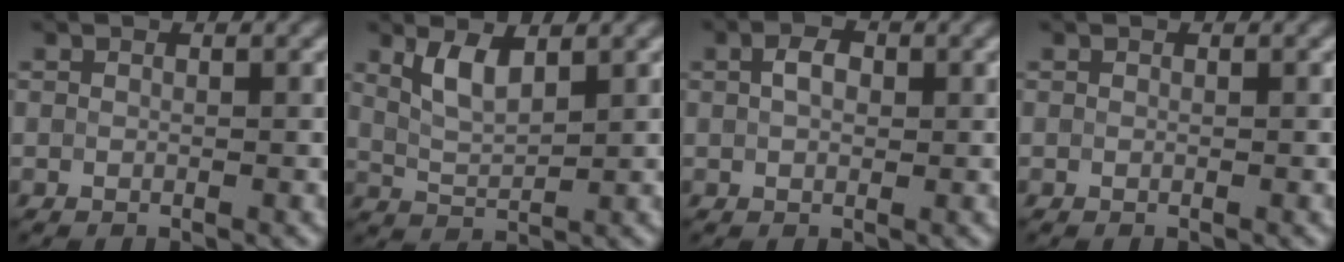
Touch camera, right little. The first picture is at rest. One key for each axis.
{"total": 3.1, "fx": 1.8, "fy": 1.2, "fz": 2.3, "tx": -0.052, "ty": -0.006, "tz": 0.039}
{"total": 2.3, "fx": 0.6, "fy": 1.5, "fz": 1.6, "tx": -0.032, "ty": 0.004, "tz": 0.006}
{"total": 0.0}